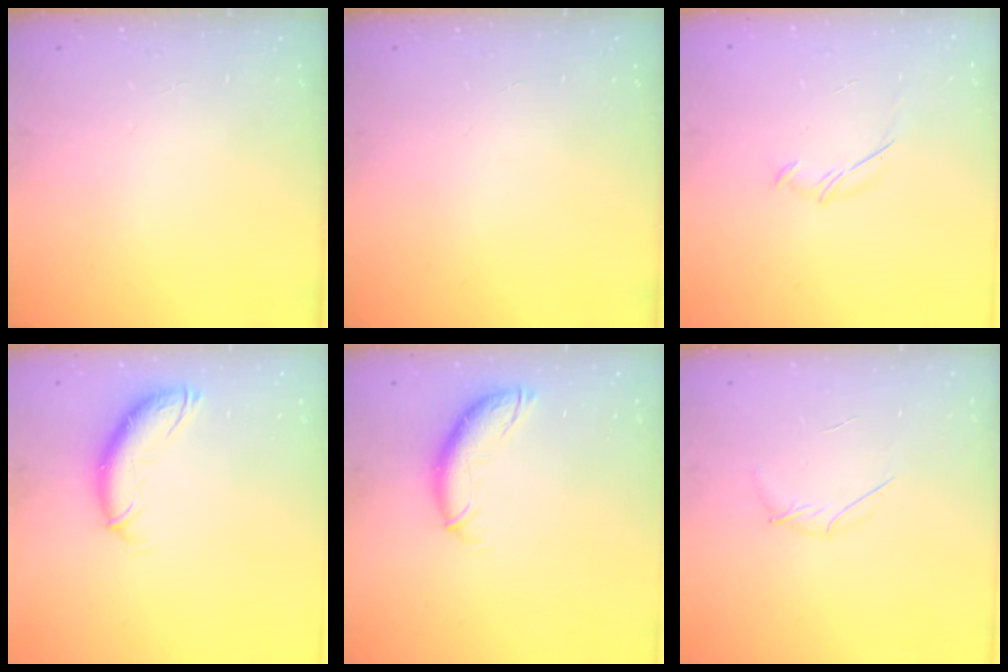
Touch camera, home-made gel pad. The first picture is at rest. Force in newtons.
{"total": 0.0}
{"total": 5.4, "press": 5.4, "slide": 1.0}
{"total": 10.7, "press": 10.6, "slide": 1.5}
{"total": 9.9, "press": 9.8, "slide": 1.4}
{"total": 4.1, "press": 4.0, "slide": 1.0}